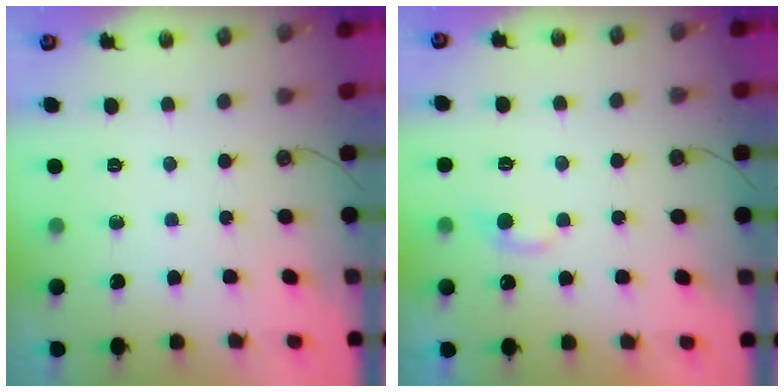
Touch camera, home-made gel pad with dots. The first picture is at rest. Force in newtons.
{"total": 1.8, "press": 1.7, "slide": 0.6}